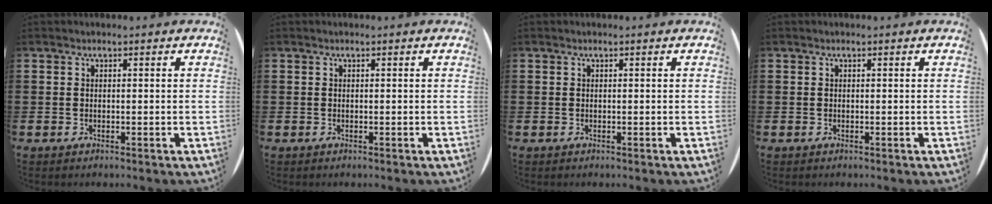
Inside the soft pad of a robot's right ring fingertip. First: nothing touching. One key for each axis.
{"total": 0.0}
{"total": 0.0}
{"total": 0.0}